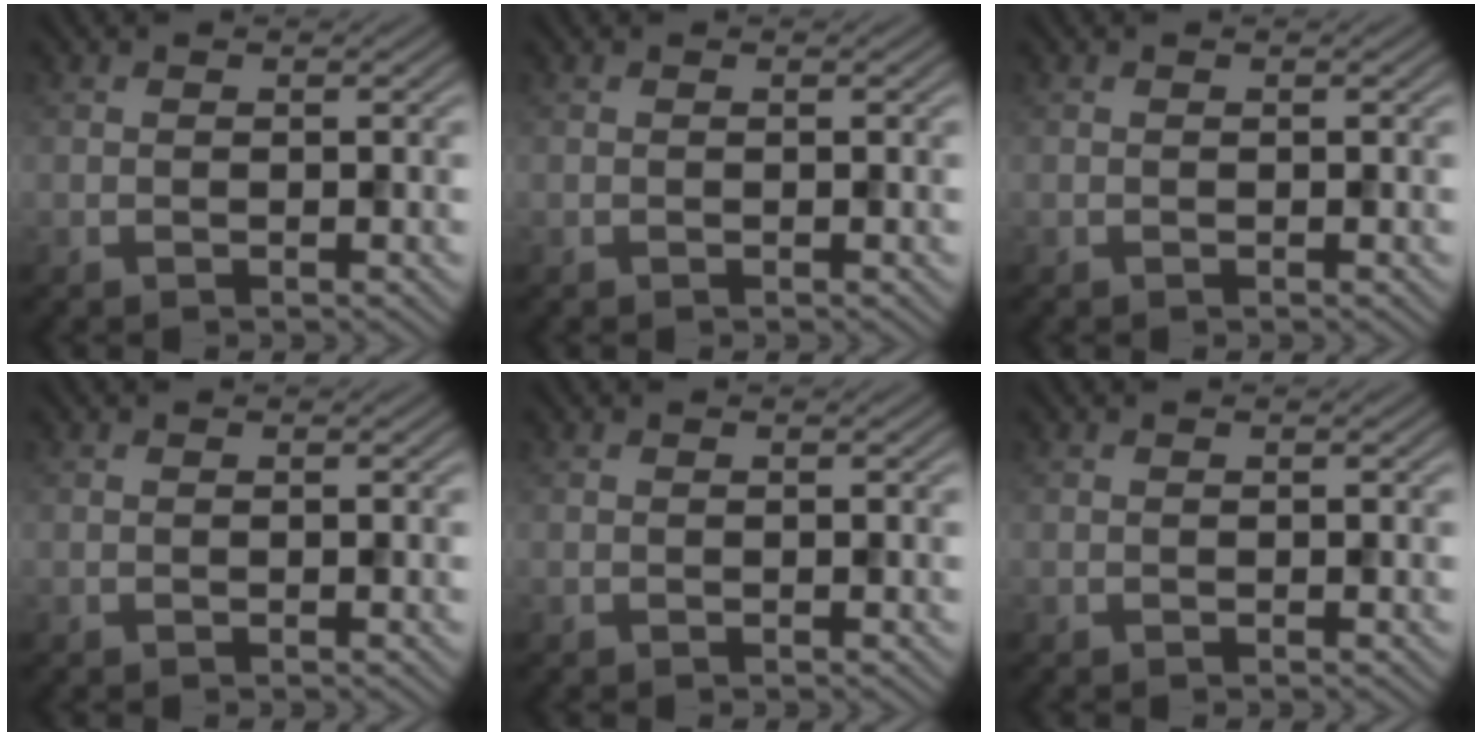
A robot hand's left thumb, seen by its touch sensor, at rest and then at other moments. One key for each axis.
{"total": 0.0}
{"total": 0.0}
{"total": 0.0}
{"total": 0.0}
{"total": 0.0}